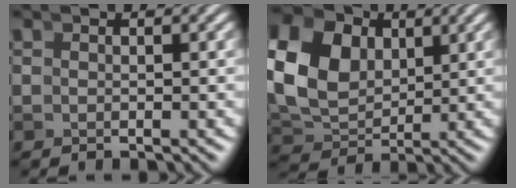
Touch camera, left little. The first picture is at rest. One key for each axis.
{"total": 13.3, "fx": 3.3, "fy": 10.9, "fz": 6.8, "tx": -0.139, "ty": 0.005, "tz": 0.041}